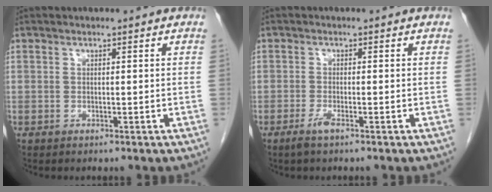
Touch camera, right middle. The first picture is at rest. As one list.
[{"total": 1.7, "force": [-1.1, 0.0, 1.3], "torque": [-0.032, -0.004, -0.025]}]